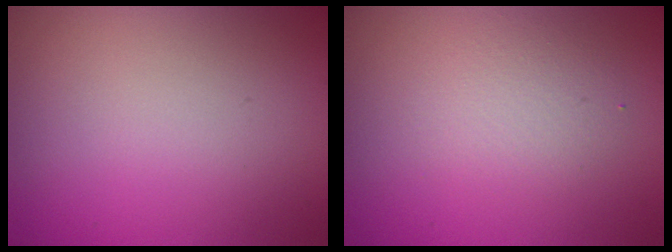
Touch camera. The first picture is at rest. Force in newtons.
{"total": 2.2, "press": 2.2, "slide": 0.1}